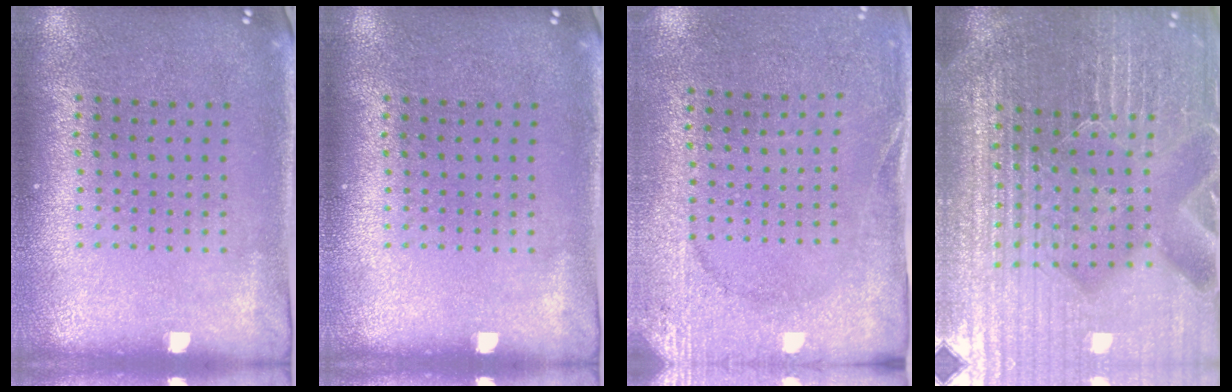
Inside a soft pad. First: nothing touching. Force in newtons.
{"total": 0.0}
{"total": 2.6, "press": 2.4, "slide": 0.9}
{"total": 6.0, "press": 5.5, "slide": 2.5}